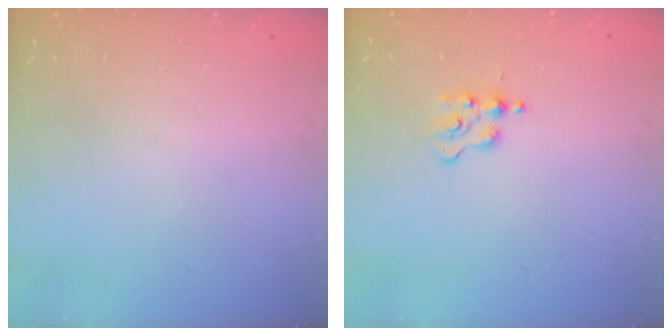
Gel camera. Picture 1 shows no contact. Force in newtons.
{"total": 1.7, "press": 1.7, "slide": 0.3}